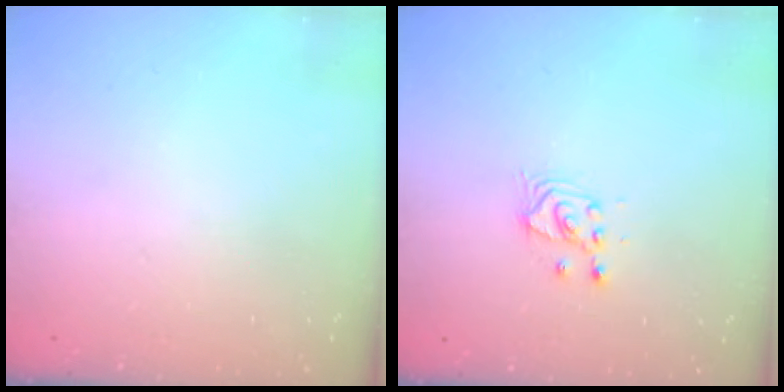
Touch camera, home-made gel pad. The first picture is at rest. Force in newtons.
{"total": 3.8, "press": 3.8, "slide": 0.4}